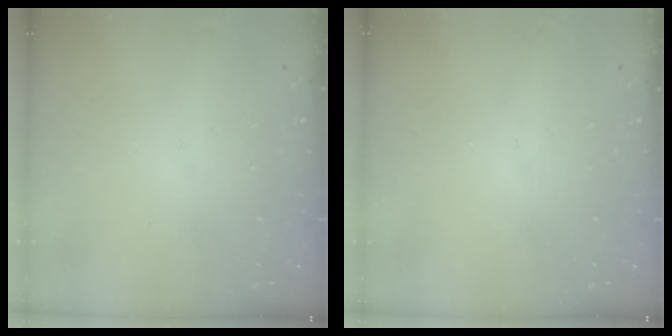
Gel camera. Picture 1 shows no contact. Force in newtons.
{"total": 0.0}